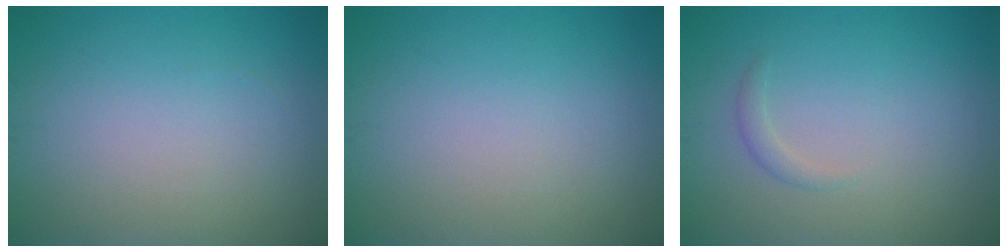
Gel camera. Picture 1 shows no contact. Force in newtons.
{"total": 0.0}
{"total": 0.9, "press": 0.9, "slide": 0.1}